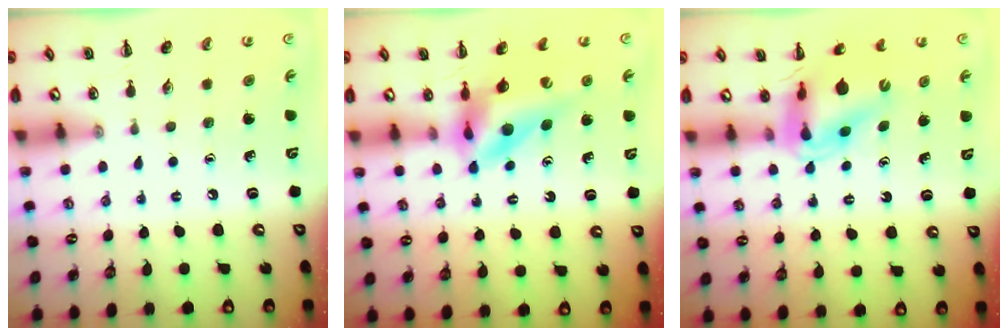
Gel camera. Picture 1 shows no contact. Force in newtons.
{"total": 11.4, "press": 10.7, "slide": 3.9}
{"total": 10.2, "press": 9.6, "slide": 3.2}